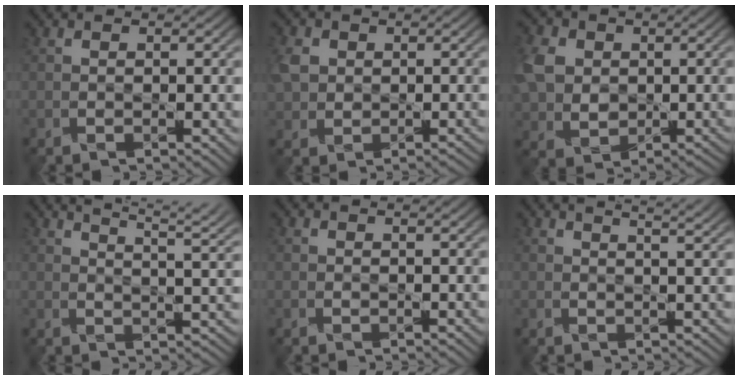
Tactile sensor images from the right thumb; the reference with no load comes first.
{"total": 2.8, "force": [0.9, 2.5, 0.8], "torque": [-0.025, 0.008, 0.017]}
{"total": 6.7, "force": [1.4, 5.5, 3.5], "torque": [-0.111, 0.009, 0.024]}
{"total": 8.8, "force": [7.5, 1.4, 4.3], "torque": [-0.065, 0.018, 0.090]}
{"total": 0.8, "force": [0.8, -0.1, -0.1], "torque": [0.006, 0.004, 0.016]}
{"total": 4.2, "force": [4.0, 0.0, 1.4], "torque": [-0.025, 0.013, 0.055]}